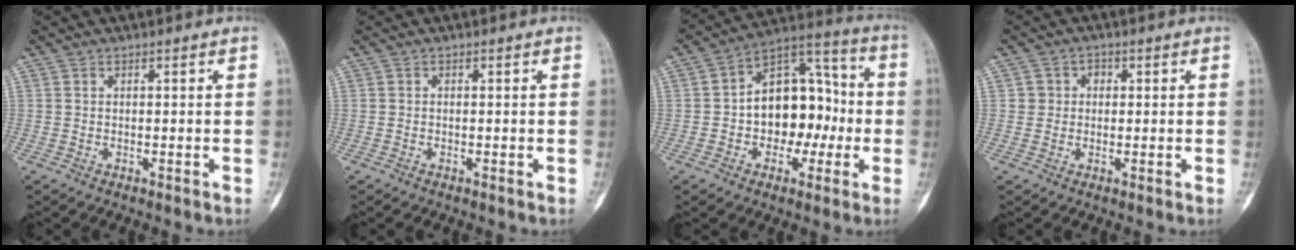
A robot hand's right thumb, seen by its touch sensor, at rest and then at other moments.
{"total": 0.0}
{"total": 15.8, "force": [-1.6, 10.7, 11.5], "torque": [-0.127, 0.049, -0.029]}
{"total": 2.8, "force": [0.3, 2.7, 0.6], "torque": [0.012, 0.006, 0.001]}